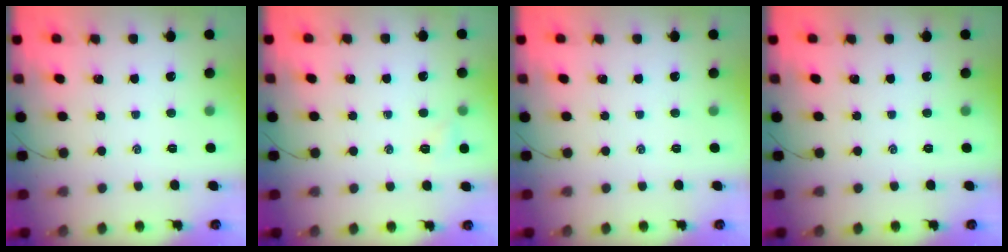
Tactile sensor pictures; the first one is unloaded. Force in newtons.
{"total": 3.6, "press": 3.4, "slide": 1.2}
{"total": 0.0}
{"total": 0.0}